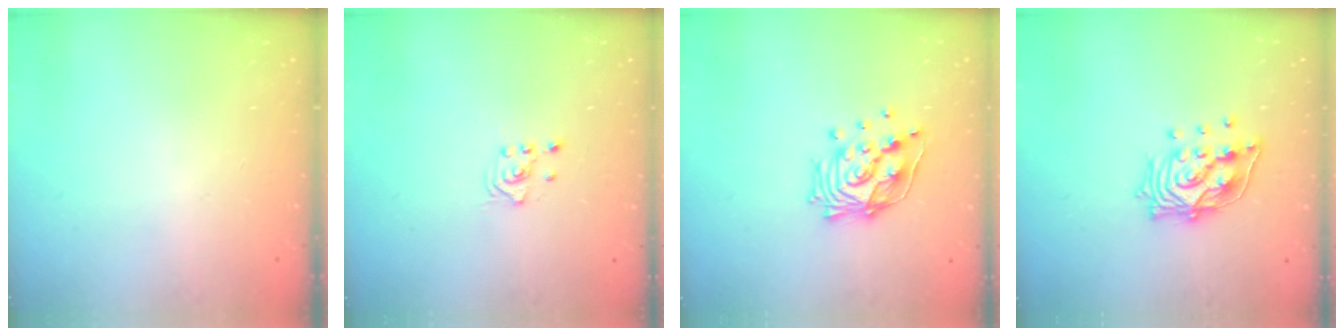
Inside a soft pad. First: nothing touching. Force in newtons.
{"total": 1.6, "press": 1.5, "slide": 0.2}
{"total": 14.4, "press": 14.3, "slide": 1.7}
{"total": 13.2, "press": 13.2, "slide": 1.3}